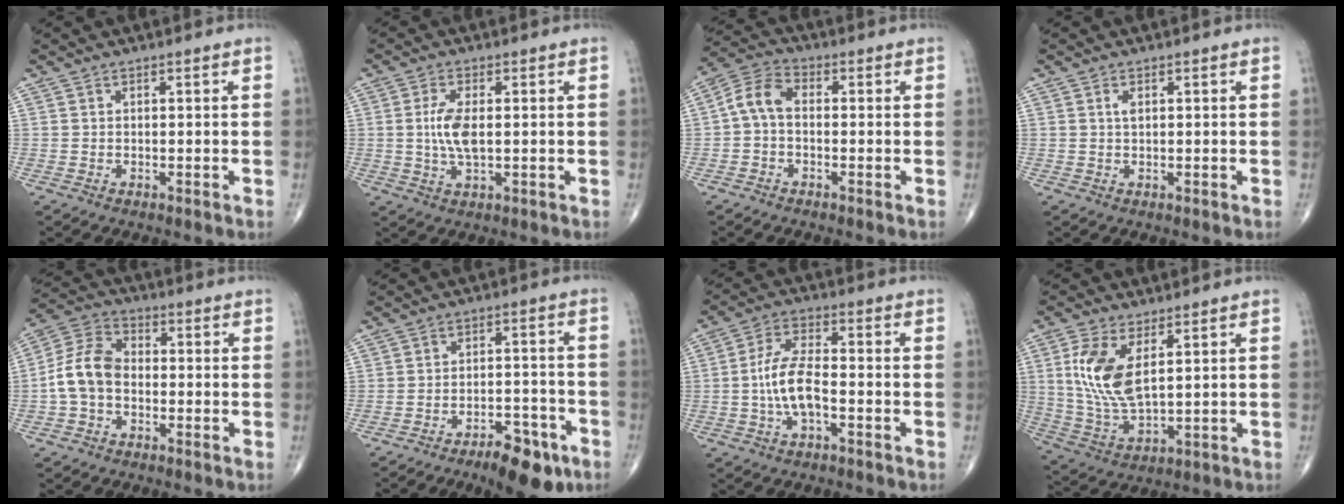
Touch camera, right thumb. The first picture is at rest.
{"total": 6.0, "force": [0.3, 2.4, 5.5], "torque": [-0.118, -0.005, 0.005]}
{"total": 6.2, "force": [-0.4, 4.0, 4.7], "torque": [-0.087, 0.023, -0.023]}
{"total": 1.3, "force": [0.4, 0.6, 1.0], "torque": [-0.020, 0.002, 0.008]}
{"total": 9.2, "force": [-1.4, 6.5, 6.4], "torque": [-0.118, 0.031, -0.041]}
{"total": 10.0, "force": [-6.3, 3.8, 6.8], "torque": [-0.087, 0.041, -0.093]}
{"total": 8.5, "force": [-1.8, 3.5, 7.6], "torque": [-0.158, 0.025, -0.039]}
{"total": 11.6, "force": [3.4, 5.3, 9.7], "torque": [-0.207, -0.014, 0.078]}